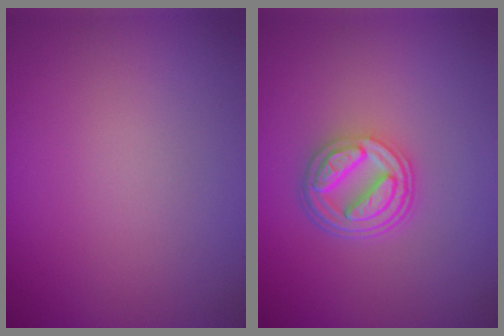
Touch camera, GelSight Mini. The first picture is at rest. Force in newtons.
{"total": 5.1, "press": 3.6, "slide": 3.5}